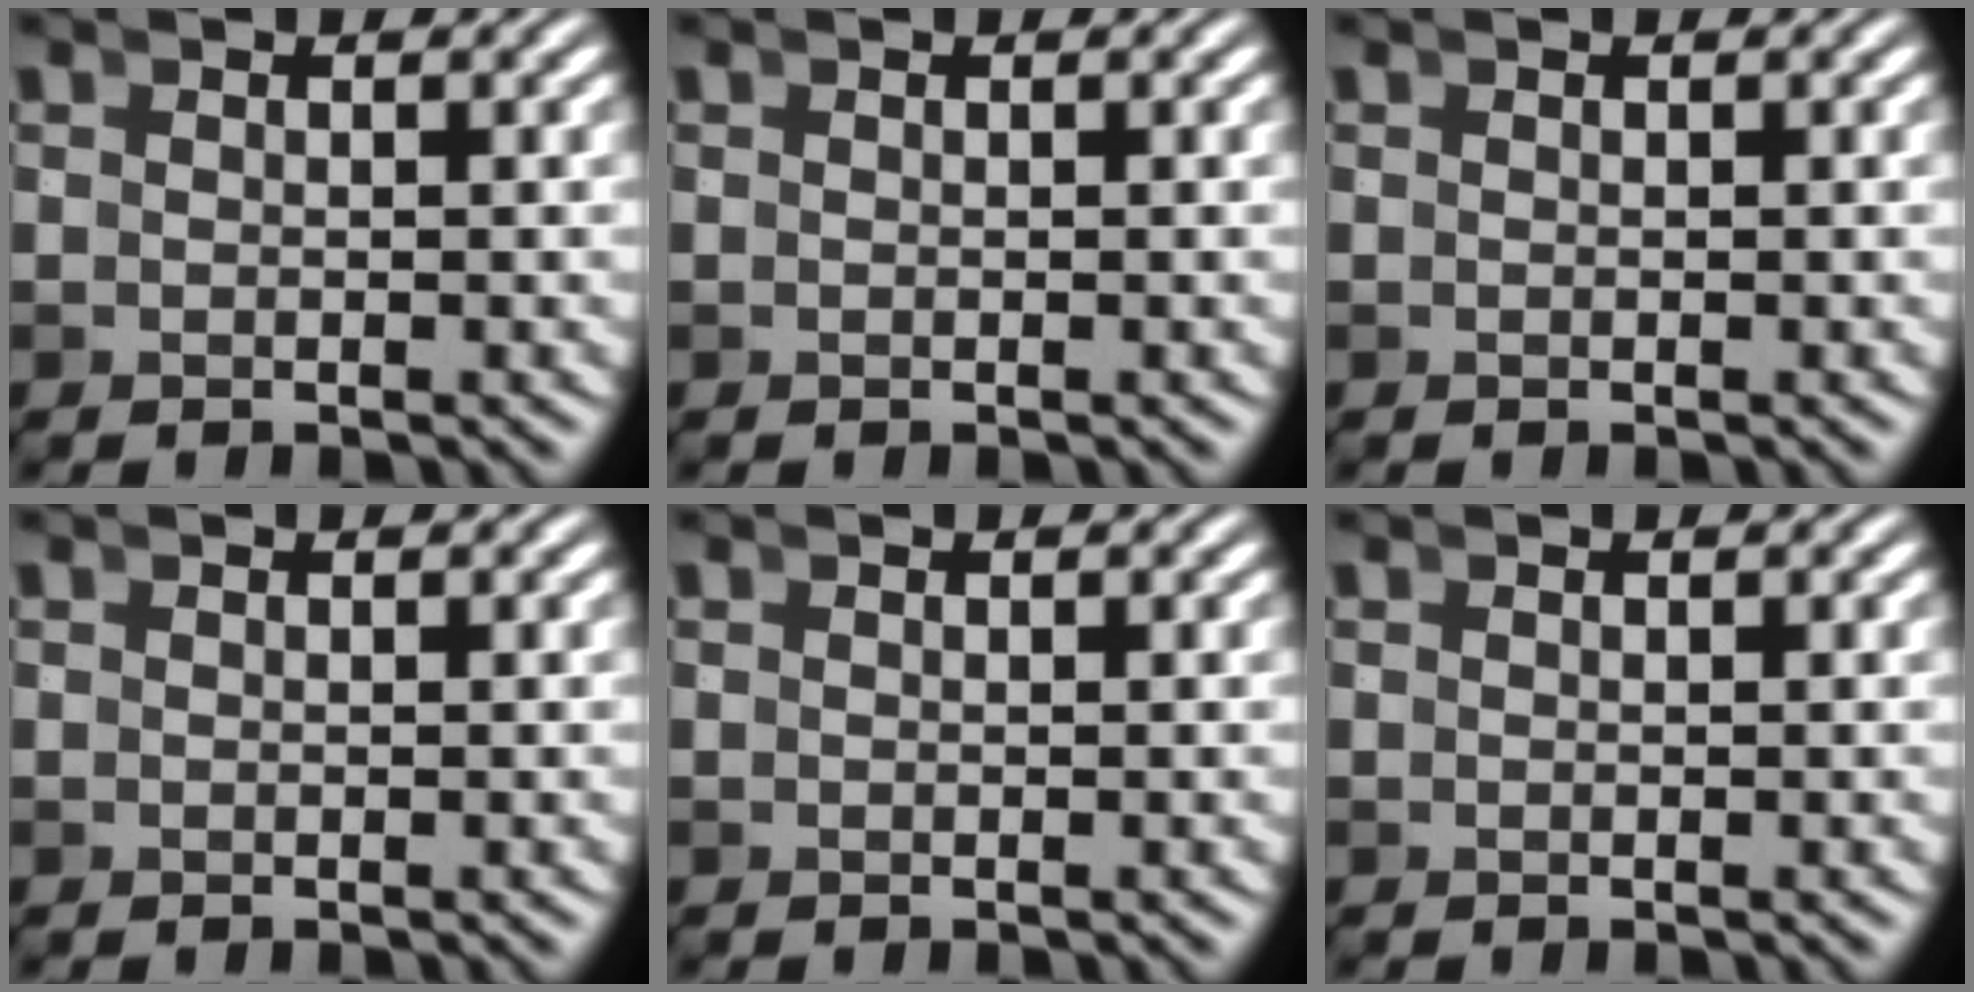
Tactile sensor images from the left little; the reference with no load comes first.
{"total": 0.0}
{"total": 0.0}
{"total": 0.0}
{"total": 0.0}
{"total": 0.0}